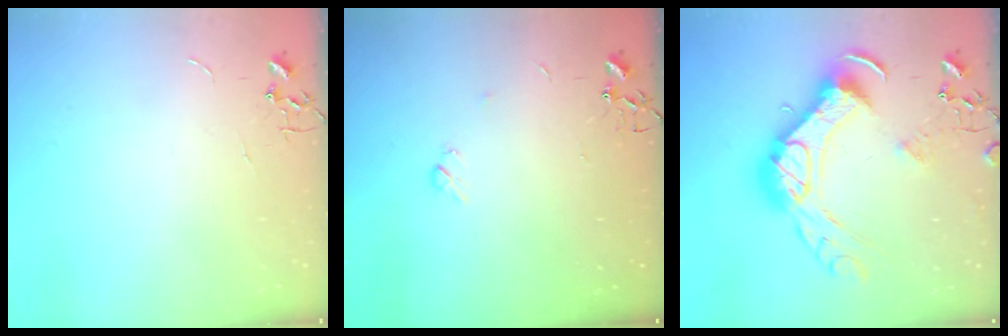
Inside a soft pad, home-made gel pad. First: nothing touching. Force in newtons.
{"total": 3.7, "press": 3.6, "slide": 0.9}
{"total": 23.8, "press": 23.7, "slide": 2.3}